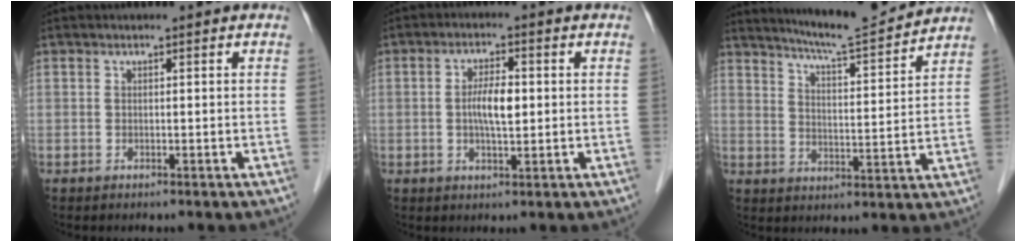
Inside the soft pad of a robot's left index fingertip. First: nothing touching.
{"total": 4.7, "force": [0.0, 1.4, 4.5], "torque": [-0.088, 0.001, -0.003]}
{"total": 12.3, "force": [11.6, -0.3, 4.0], "torque": [-0.068, -0.006, 0.169]}